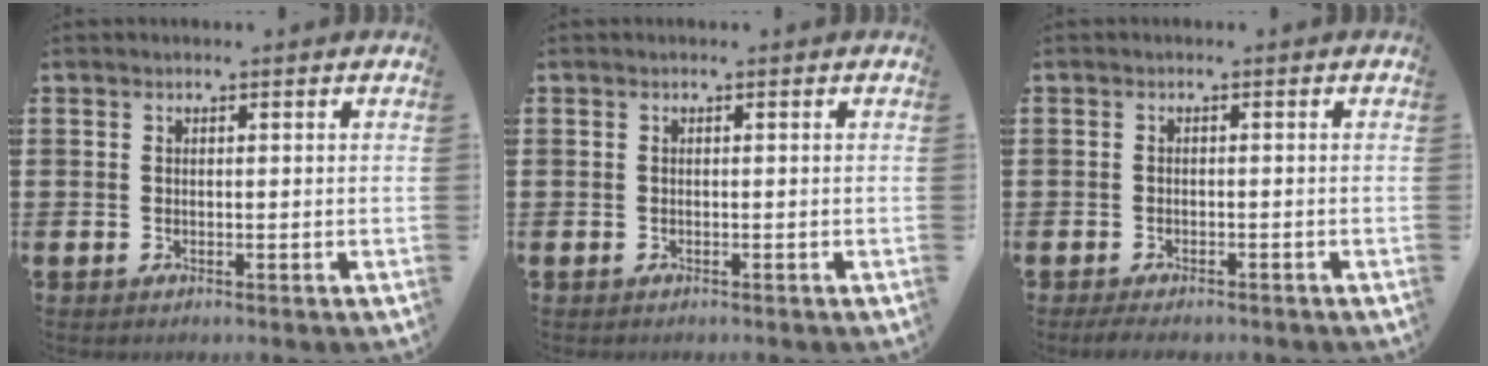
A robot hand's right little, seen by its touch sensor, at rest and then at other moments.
{"total": 0.0}
{"total": 1.3, "force": [-1.1, 0.3, 0.6], "torque": [-0.012, 0.001, -0.022]}